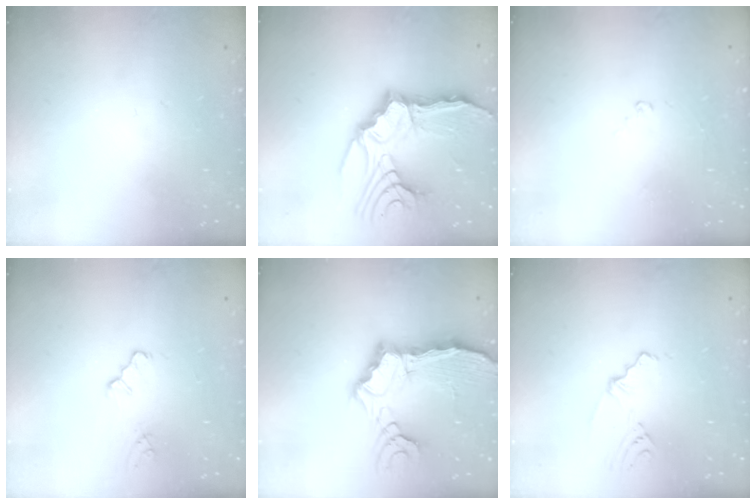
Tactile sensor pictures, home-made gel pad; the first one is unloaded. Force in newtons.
{"total": 19.5, "press": 18.9, "slide": 4.5}
{"total": 2.0, "press": 2.0, "slide": 0.2}
{"total": 1.6, "press": 1.6, "slide": 0.2}
{"total": 10.9, "press": 10.8, "slide": 1.4}
{"total": 2.8, "press": 2.4, "slide": 1.5}